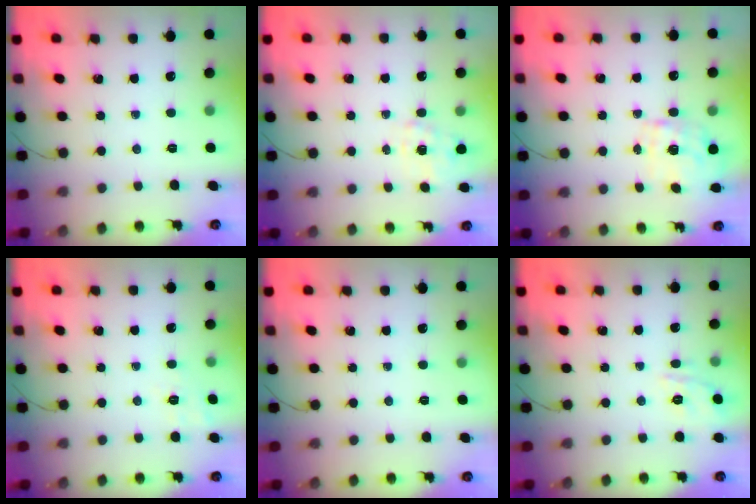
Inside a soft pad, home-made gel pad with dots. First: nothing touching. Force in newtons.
{"total": 0.9, "press": 0.3, "slide": 0.8}
{"total": 2.2, "press": 2.2, "slide": 0.4}
{"total": 2.4, "press": 1.2, "slide": 2.1}
{"total": 0.0}
{"total": 10.5, "press": 10.5, "slide": 1.2}